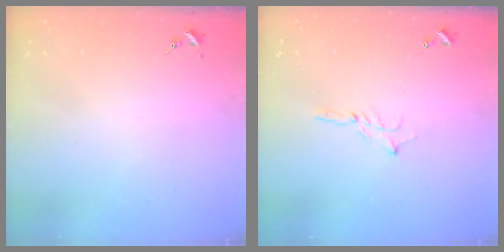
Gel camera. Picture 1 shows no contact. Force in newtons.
{"total": 2.9, "press": 2.9, "slide": 0.3}